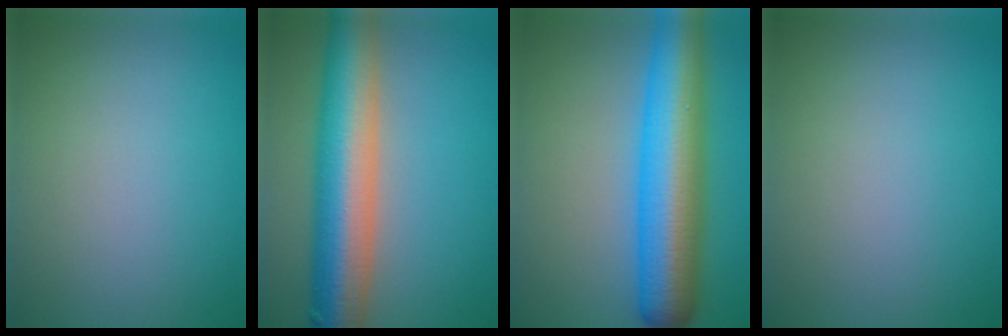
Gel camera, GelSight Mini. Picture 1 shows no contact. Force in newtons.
{"total": 10.1, "press": 10.1, "slide": 0.4}
{"total": 10.5, "press": 10.5, "slide": 0.2}
{"total": 0.0}